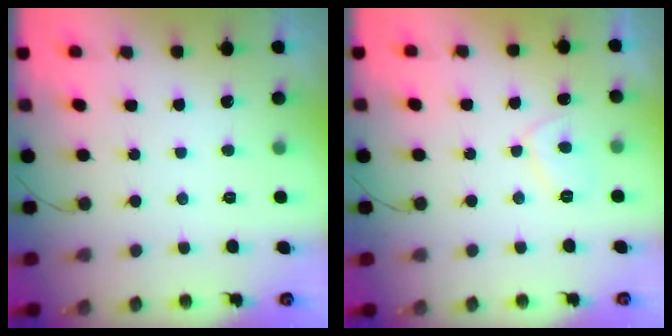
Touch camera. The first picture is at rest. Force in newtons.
{"total": 3.4, "press": 3.3, "slide": 0.8}